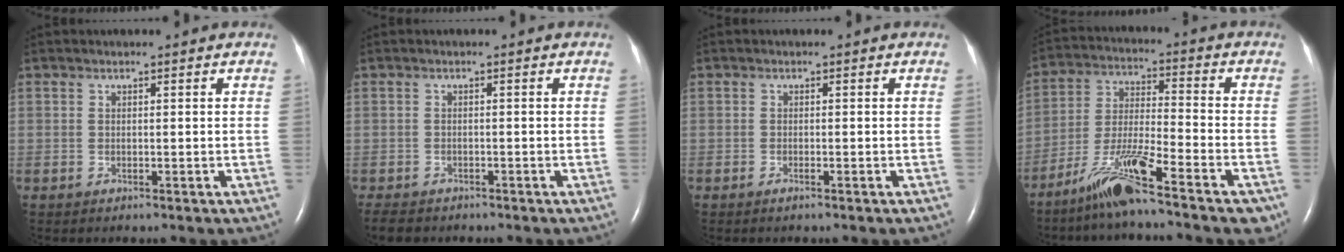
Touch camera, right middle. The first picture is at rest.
{"total": 3.9, "force": [-3.3, 1.5, 1.4], "torque": [-0.026, -0.007, -0.047]}
{"total": 0.8, "force": [-0.6, 0.0, 0.6], "torque": [-0.016, -0.002, -0.010]}
{"total": 13.4, "force": [-9.1, 1.0, 9.7], "torque": [-0.176, -0.018, -0.163]}